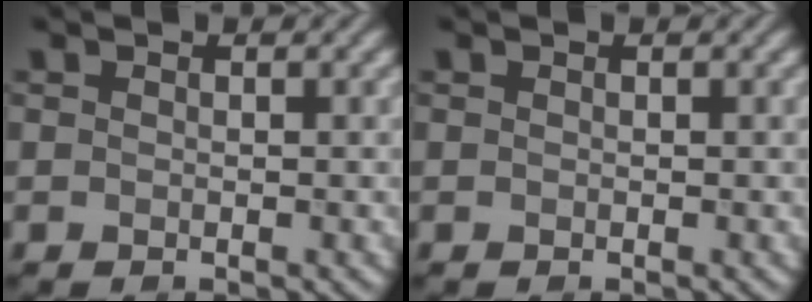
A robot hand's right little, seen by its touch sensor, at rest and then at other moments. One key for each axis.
{"total": 0.0}